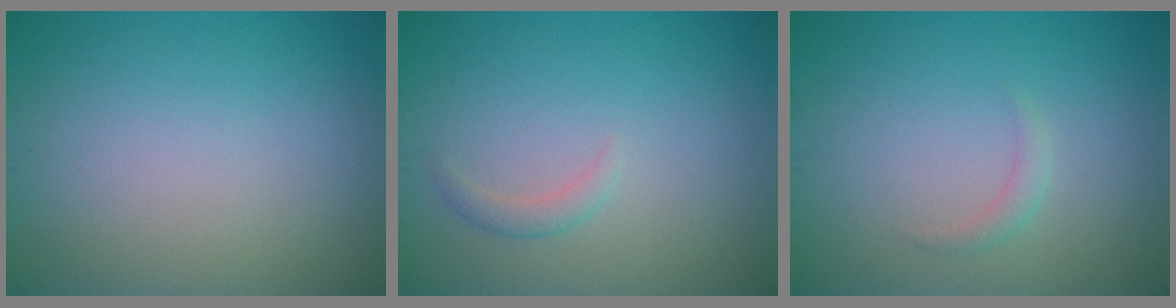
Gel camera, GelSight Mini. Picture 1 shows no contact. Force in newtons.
{"total": 1.1, "press": 1.1, "slide": 0.1}
{"total": 1.0, "press": 1.0, "slide": 0.0}